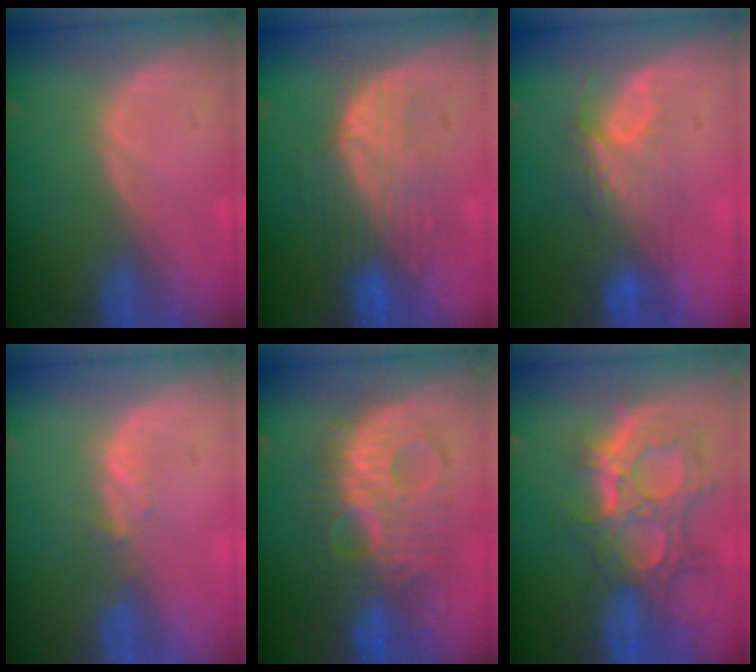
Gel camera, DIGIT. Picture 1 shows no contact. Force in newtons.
{"total": 7.5, "press": 7.5, "slide": 0.3}
{"total": 7.6, "press": 6.7, "slide": 3.5}
{"total": 1.7, "press": 1.5, "slide": 0.8}
{"total": 10.2, "press": 10.2, "slide": 0.4}
{"total": 11.8, "press": 10.6, "slide": 5.2}